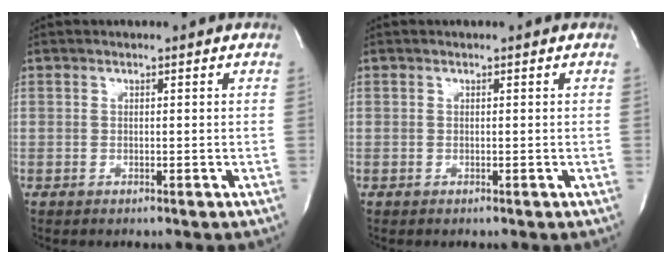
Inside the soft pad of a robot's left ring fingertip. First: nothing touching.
{"total": 0.0}